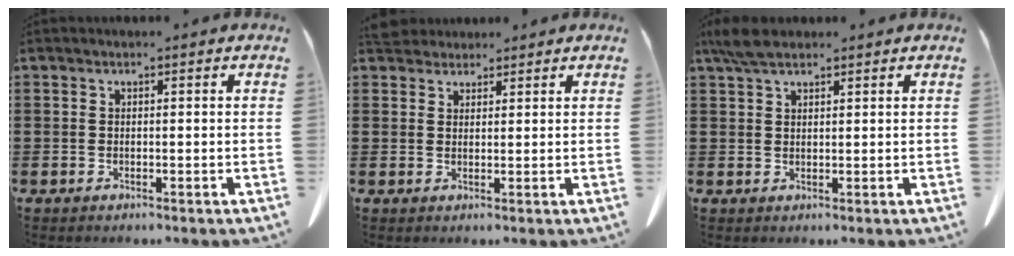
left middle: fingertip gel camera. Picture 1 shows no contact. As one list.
[{"total": 3.5, "force": [3.3, 1.1, 0.7], "torque": [-0.024, -0.004, 0.065]}, {"total": 4.1, "force": [3.0, 1.4, 2.4], "torque": [-0.055, 0.002, 0.059]}]